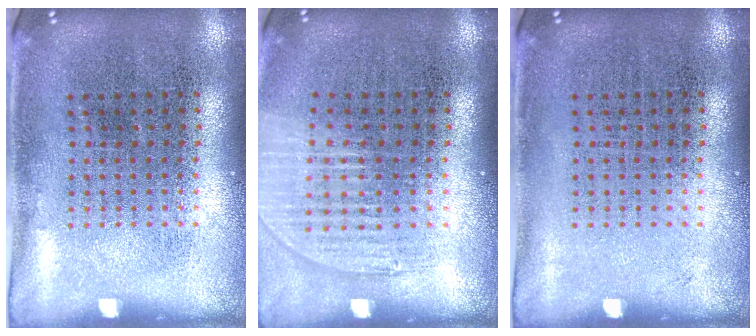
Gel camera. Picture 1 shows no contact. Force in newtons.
{"total": 1.2, "press": 1.1, "slide": 0.5}
{"total": 0.0}